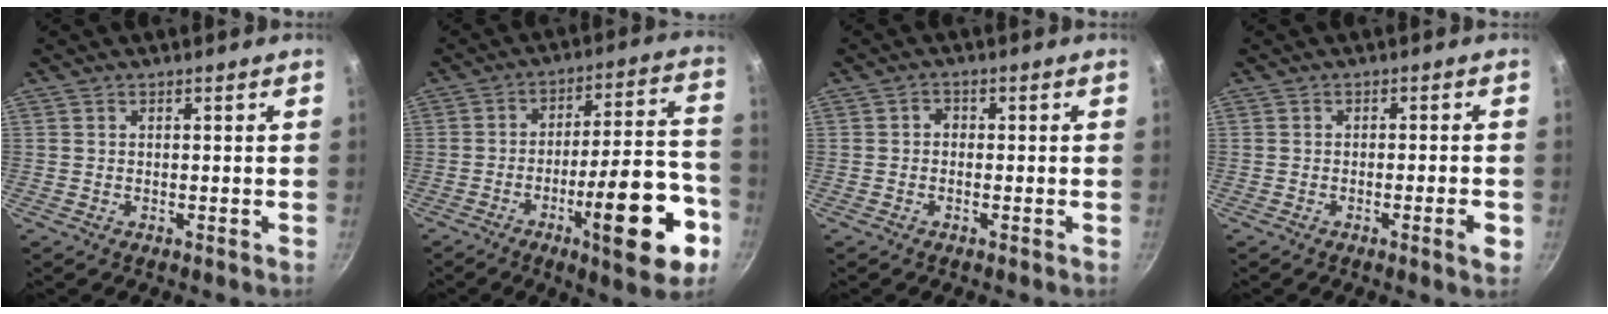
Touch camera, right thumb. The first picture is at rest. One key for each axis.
{"total": 19.9, "fx": -8.2, "fy": 5.2, "fz": 17.4, "tx": -0.219, "ty": 0.046, "tz": -0.119}
{"total": 1.5, "fx": -0.4, "fy": 1.1, "fz": 0.8, "tx": -0.013, "ty": 0.009, "tz": -0.011}
{"total": 3.5, "fx": -1.2, "fy": 0.5, "fz": 3.2, "tx": -0.041, "ty": 0.005, "tz": -0.017}